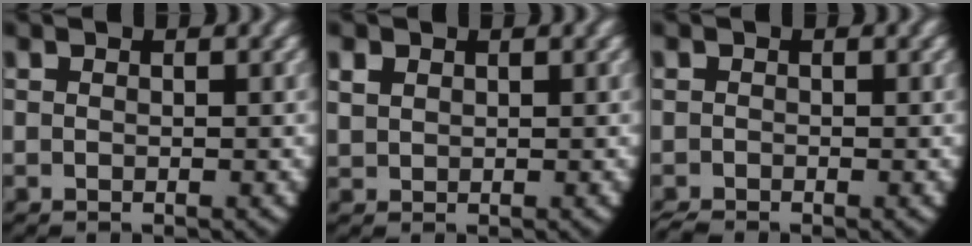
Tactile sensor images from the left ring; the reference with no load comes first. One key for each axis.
{"total": 1.8, "fx": 1.0, "fy": 1.3, "fz": 0.7, "tx": -0.027, "ty": -0.006, "tz": 0.030}
{"total": 1.0, "fx": -0.9, "fy": 0.3, "fz": 0.2, "tx": -0.005, "ty": -0.011, "tz": -0.013}